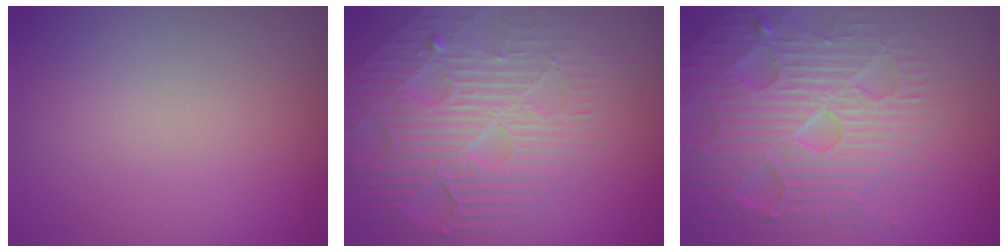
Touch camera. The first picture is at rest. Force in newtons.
{"total": 7.0, "press": 5.5, "slide": 4.4}
{"total": 7.4, "press": 7.2, "slide": 1.4}